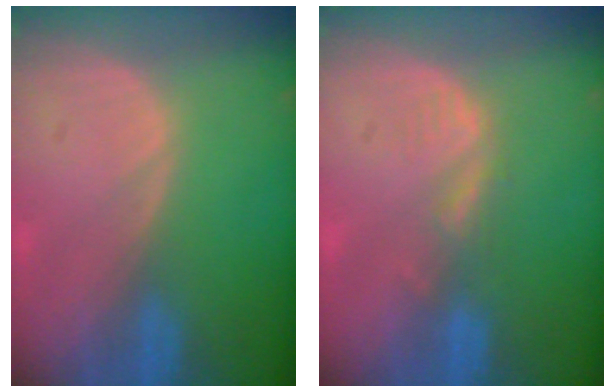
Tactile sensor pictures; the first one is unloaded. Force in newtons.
{"total": 2.0, "press": 2.0, "slide": 0.3}